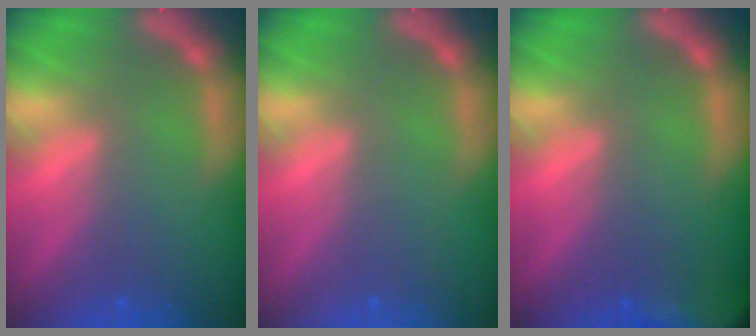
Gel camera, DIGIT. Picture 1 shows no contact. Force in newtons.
{"total": 0.0}
{"total": 8.5}